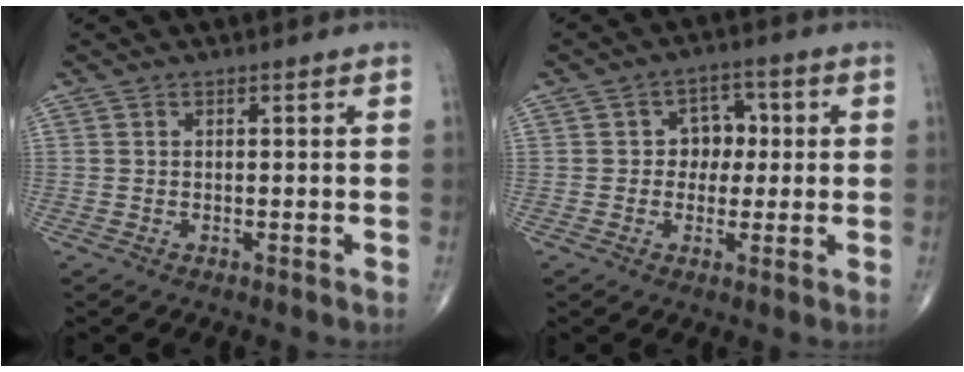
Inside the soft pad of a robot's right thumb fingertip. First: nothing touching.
{"total": 2.5, "force": [-0.1, 2.0, 1.4], "torque": [-0.001, 0.008, -0.009]}